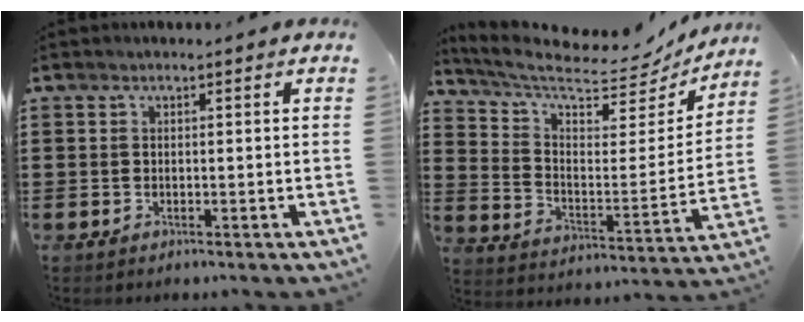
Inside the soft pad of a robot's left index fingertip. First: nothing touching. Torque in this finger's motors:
{"motor_torque": [1.79, -0.35, 0.19, -0.02]}